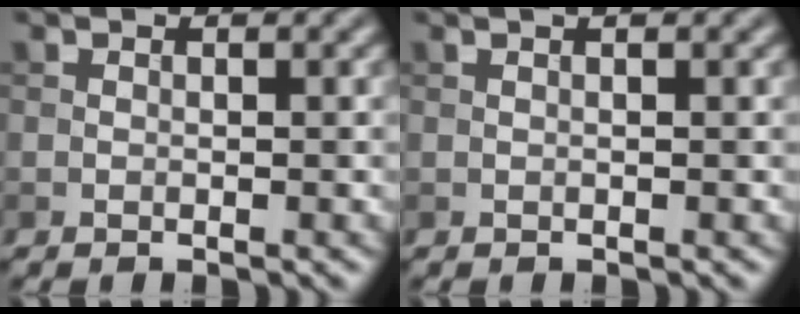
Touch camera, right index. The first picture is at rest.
{"total": 1.5, "force": [0.7, 0.4, 1.2], "torque": [-0.011, -0.001, 0.001]}